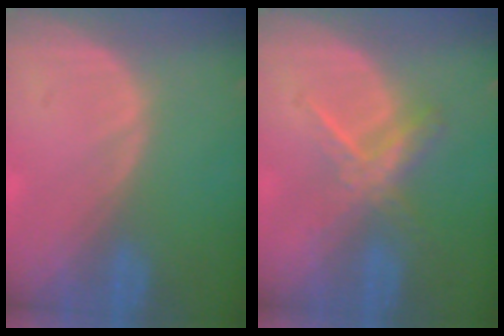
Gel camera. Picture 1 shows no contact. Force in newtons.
{"total": 5.5, "press": 5.1, "slide": 2.1}